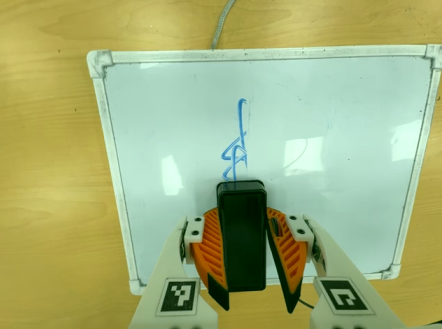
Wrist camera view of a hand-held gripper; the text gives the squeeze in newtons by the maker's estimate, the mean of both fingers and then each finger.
{"total": 9.4, "left": 8.9, "right": 9.9}